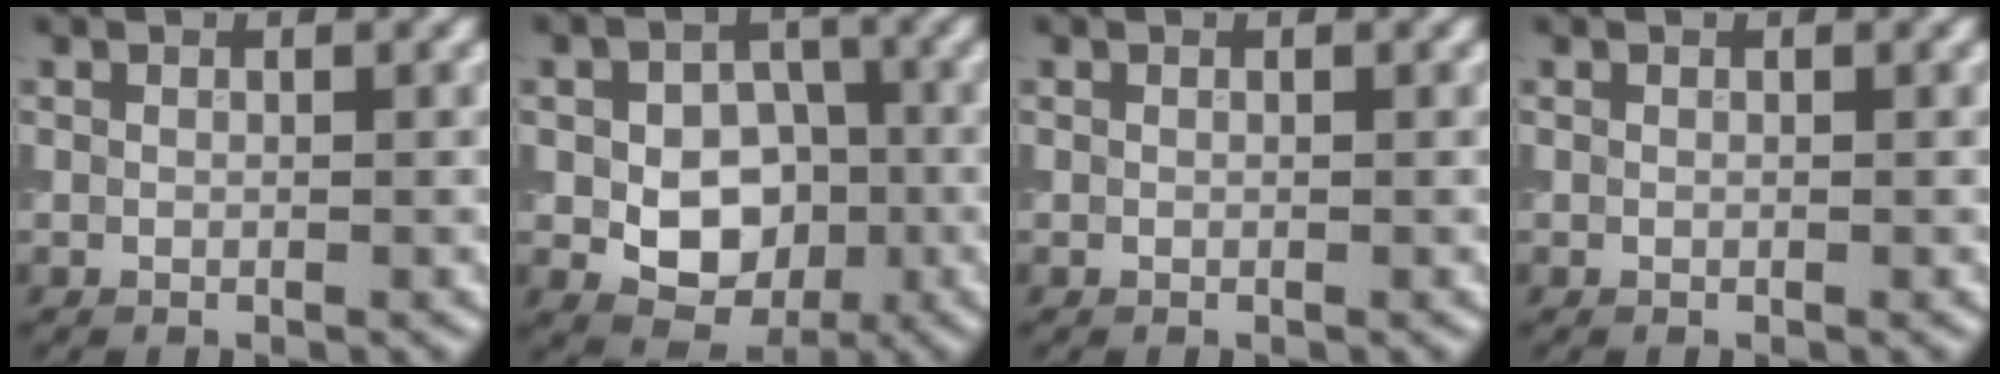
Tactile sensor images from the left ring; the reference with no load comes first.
{"total": 6.9, "force": [-1.3, 5.1, 4.5], "torque": [-0.071, -0.006, -0.020]}
{"total": 0.0}
{"total": 0.0}